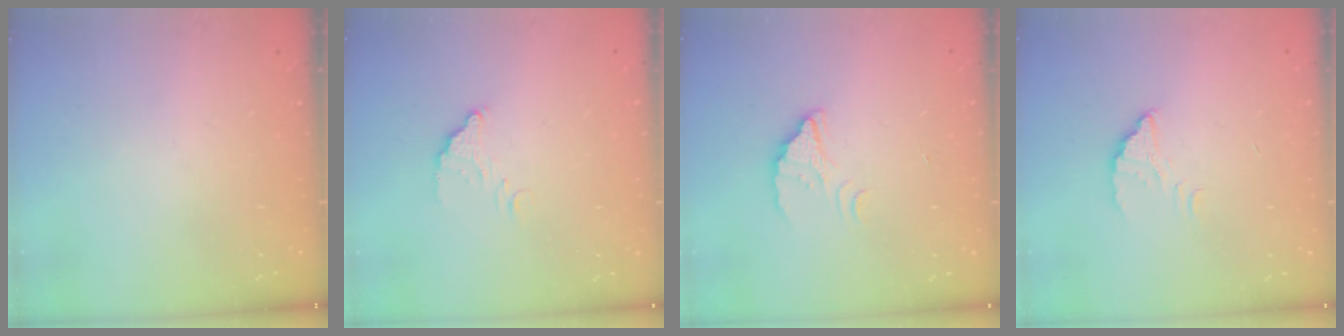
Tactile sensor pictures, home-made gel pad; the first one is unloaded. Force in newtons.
{"total": 4.9, "press": 4.9, "slide": 0.2}
{"total": 2.7, "press": 2.7, "slide": 0.1}
{"total": 2.6, "press": 2.5, "slide": 0.3}